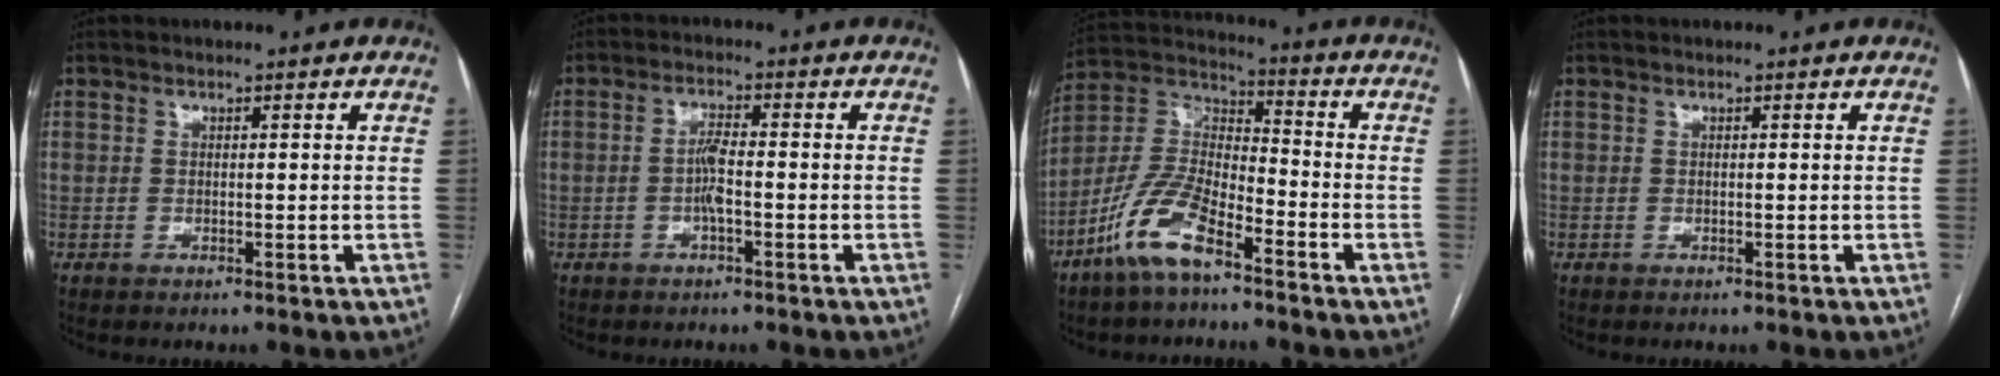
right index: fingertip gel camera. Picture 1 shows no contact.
{"total": 3.3, "force": [-1.0, 0.5, 3.1], "torque": [-0.061, 0.005, -0.019]}
{"total": 11.1, "force": [-7.3, 3.2, 7.7], "torque": [-0.173, 0.001, -0.148]}
{"total": 0.0}